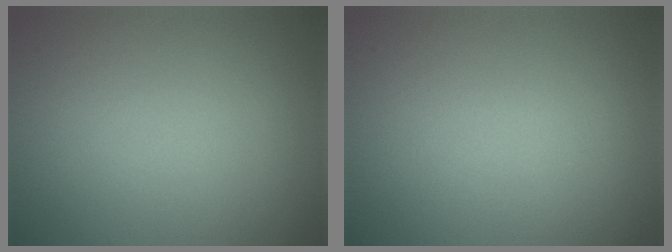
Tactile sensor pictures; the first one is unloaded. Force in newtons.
{"total": 0.0}